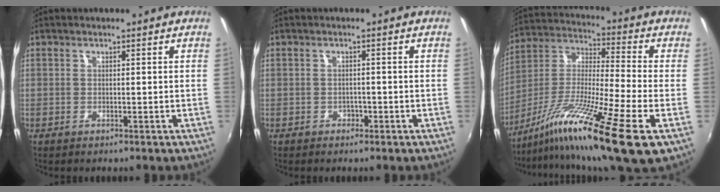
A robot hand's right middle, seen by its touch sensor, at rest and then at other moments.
{"total": 1.5, "force": [-0.9, 1.2, 0.2], "torque": [-0.005, -0.001, -0.011]}
{"total": 18.1, "force": [-9.9, 0.2, 15.1], "torque": [-0.279, -0.035, -0.193]}